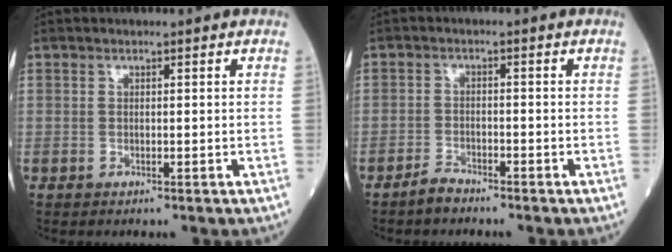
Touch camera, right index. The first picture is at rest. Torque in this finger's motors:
{"motor_torque": [0.32, -0.16, -0.03, 0.00]}